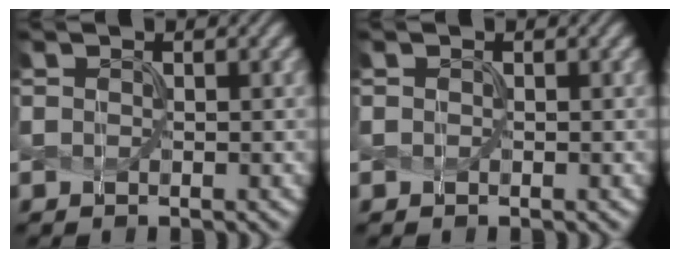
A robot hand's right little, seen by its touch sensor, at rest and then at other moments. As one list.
[{"total": 0.0}]